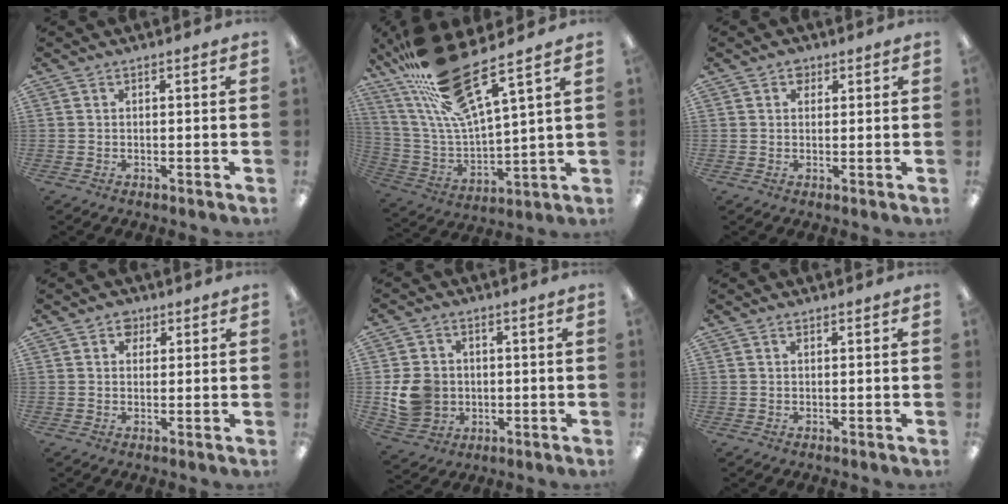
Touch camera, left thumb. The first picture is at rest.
{"total": 21.5, "force": [14.9, 5.2, 14.6], "torque": [-0.289, -0.079, 0.253]}
{"total": 2.3, "force": [1.5, 1.5, 0.9], "torque": [-0.003, -0.003, 0.023]}
{"total": 3.3, "force": [2.0, 2.3, 1.1], "torque": [-0.004, -0.006, 0.031]}
{"total": 9.6, "force": [-0.6, 8.6, 4.2], "torque": [-0.095, 0.017, -0.004]}
{"total": 0.6, "force": [0.4, 0.3, 0.3], "torque": [-0.008, 0.002, 0.008]}